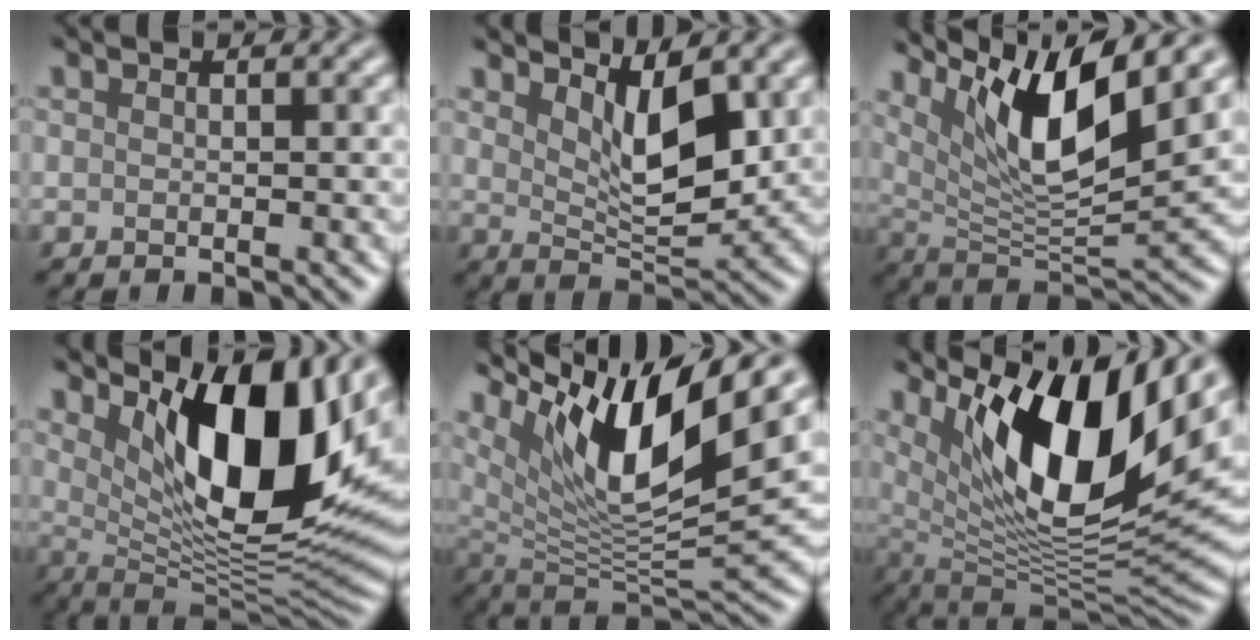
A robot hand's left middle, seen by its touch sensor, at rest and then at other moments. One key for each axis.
{"total": 5.4, "fx": 2.3, "fy": 2.2, "fz": 4.3, "tx": -0.079, "ty": -0.018, "tz": 0.042}
{"total": 9.7, "fx": 5.0, "fy": 2.5, "fz": 7.9, "tx": -0.129, "ty": -0.015, "tz": 0.097}
{"total": 12.8, "fx": 4.0, "fy": 5.4, "fz": 10.9, "tx": -0.151, "ty": -0.014, "tz": 0.068}
{"total": 12.5, "fx": 6.1, "fy": 3.6, "fz": 10.3, "tx": -0.186, "ty": -0.008, "tz": 0.119}
{"total": 14.0, "fx": 6.2, "fy": 4.7, "fz": 11.6, "tx": -0.193, "ty": -0.008, "tz": 0.115}